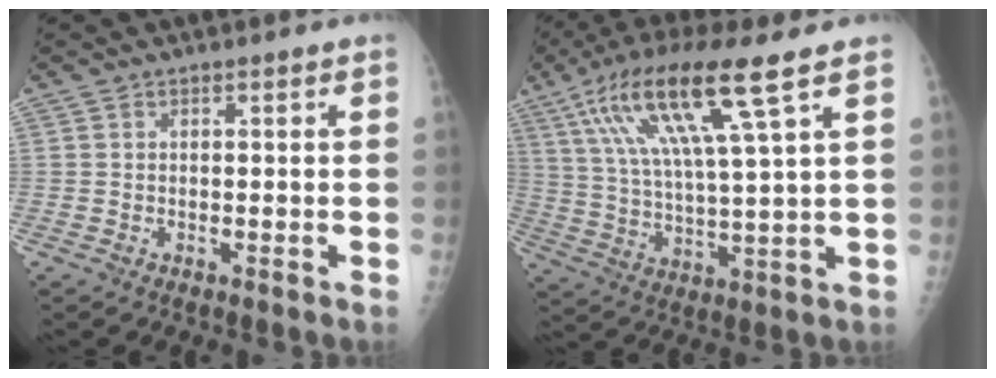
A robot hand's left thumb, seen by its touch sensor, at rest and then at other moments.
{"total": 17.0, "force": [8.3, 2.1, 14.7], "torque": [-0.294, -0.013, 0.155]}